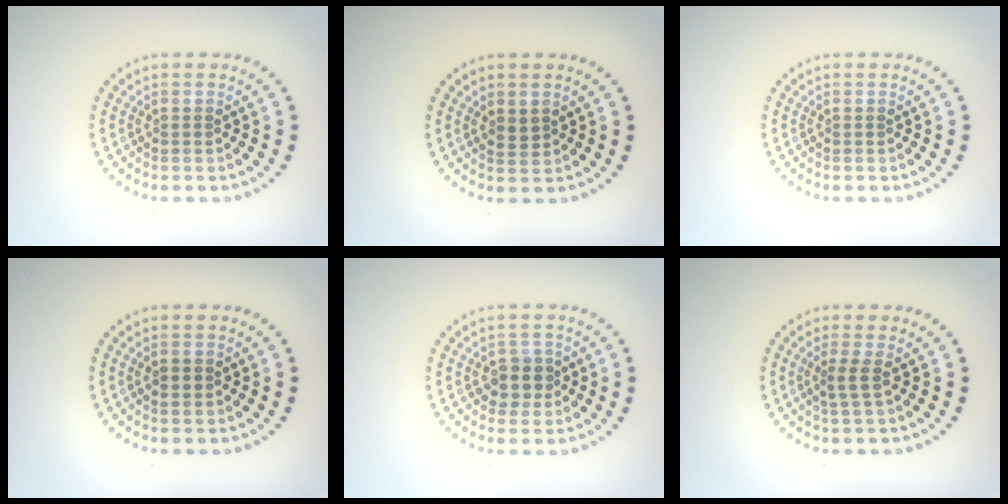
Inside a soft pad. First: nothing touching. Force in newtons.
{"total": 1.4, "press": 1.3, "slide": 0.4}
{"total": 0.0}
{"total": 1.5, "press": 1.5, "slide": 0.1}
{"total": 2.4, "press": 2.2, "slide": 1.0}
{"total": 1.7, "press": 1.1, "slide": 1.3}